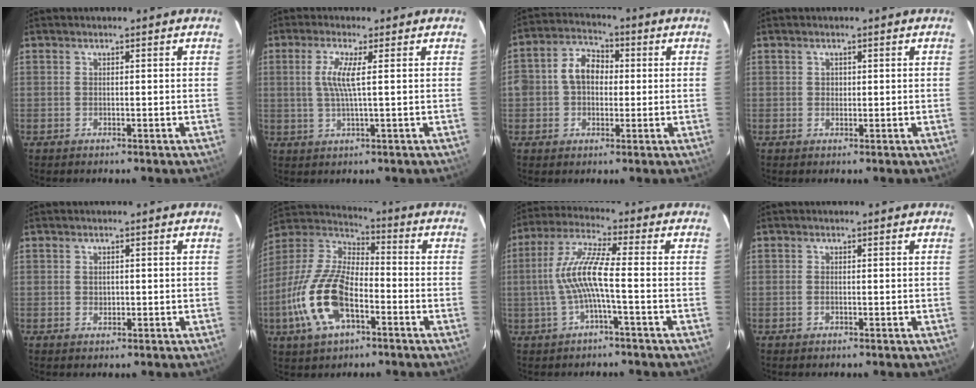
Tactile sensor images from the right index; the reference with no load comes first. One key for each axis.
{"total": 4.8, "fx": 0.9, "fy": -0.1, "fz": 4.8, "tx": -0.096, "ty": -0.003, "tz": 0.018}
{"total": 7.9, "fx": 0.2, "fy": 6.2, "fz": 4.9, "tx": -0.096, "ty": 0.031, "tz": 0.003}
{"total": 0.9, "fx": 0.2, "fy": 0.9, "fz": 0.1, "tx": 0.002, "ty": 0.003, "tz": 0.003}
{"total": 1.2, "fx": 0.1, "fy": 1.1, "fz": 0.5, "tx": -0.005, "ty": 0.002, "tz": 0.001}
{"total": 17.9, "fx": -6.6, "fy": 8.3, "fz": 14.4, "tx": -0.314, "ty": -0.009, "tz": -0.128}
{"total": 9.0, "fx": -1.6, "fy": 0.6, "fz": 8.8, "tx": -0.193, "ty": 0.010, "tz": -0.027}
{"total": 0.6, "fx": -0.2, "fy": 0.4, "fz": 0.4, "tx": -0.010, "ty": 0.000, "tz": -0.004}